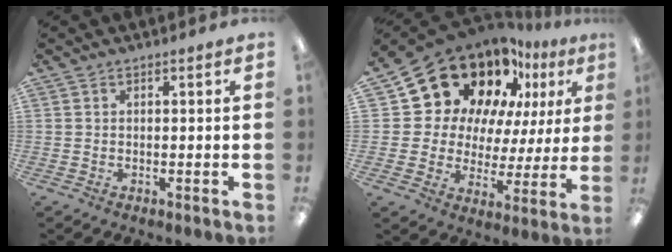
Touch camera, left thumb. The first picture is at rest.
{"total": 19.1, "force": [14.2, 11.4, 6.0], "torque": [-0.128, -0.100, 0.270]}